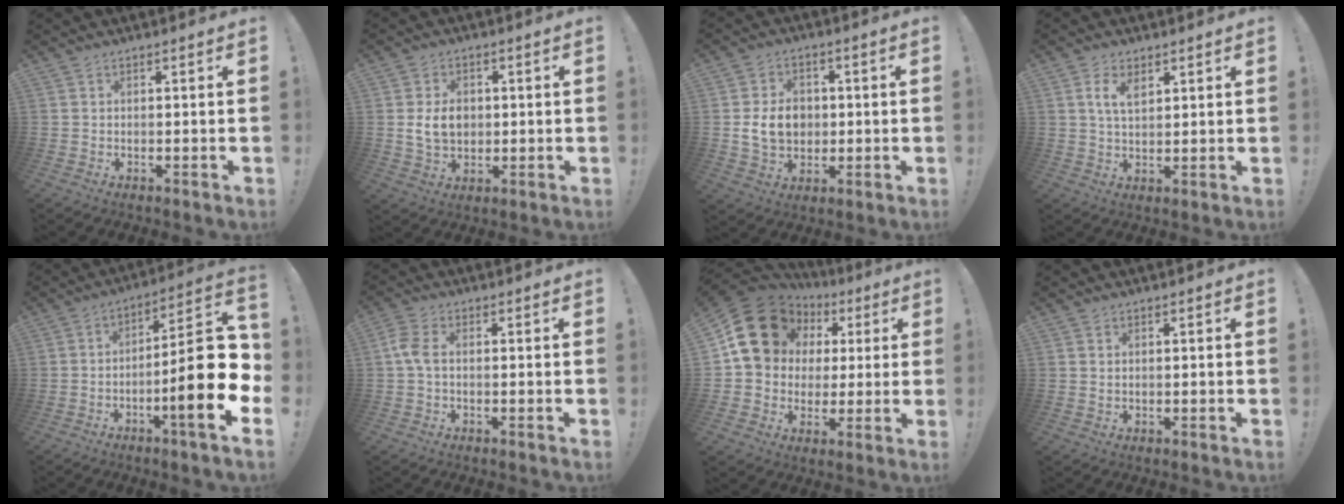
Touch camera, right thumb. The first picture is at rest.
{"total": 8.4, "force": [0.5, 6.5, 5.3], "torque": [-0.085, 0.004, 0.011]}
{"total": 11.0, "force": [0.2, 8.9, 6.5], "torque": [-0.108, 0.002, 0.009]}
{"total": 5.5, "force": [2.8, 2.6, 3.9], "torque": [-0.060, -0.013, 0.048]}
{"total": 21.4, "force": [-4.6, 4.7, 20.3], "torque": [-0.300, 0.022, -0.072]}
{"total": 4.8, "force": [0.0, 2.6, 4.1], "torque": [-0.093, 0.009, 0.002]}
{"total": 19.7, "force": [7.1, 15.7, 9.6], "torque": [-0.132, -0.016, 0.152]}
{"total": 1.1, "force": [0.8, 0.7, 0.0], "torque": [-0.002, 0.003, 0.016]}